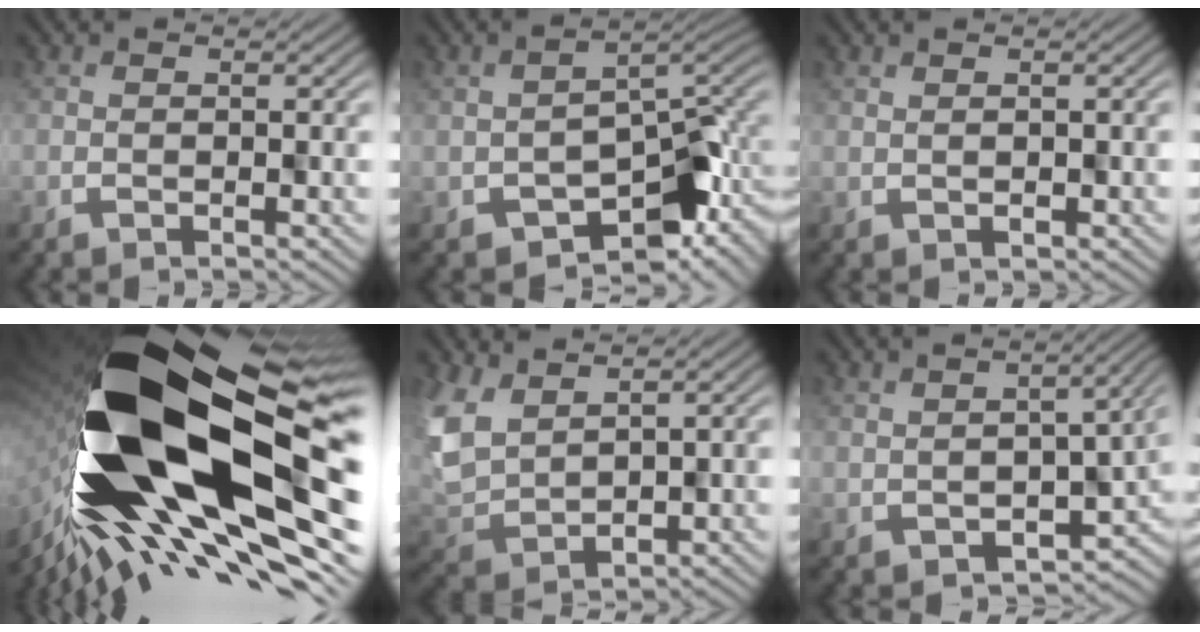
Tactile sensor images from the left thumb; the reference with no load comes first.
{"total": 6.0, "force": [-2.0, 3.4, 4.4], "torque": [-0.045, -0.017, -0.035]}
{"total": 0.9, "force": [0.7, 0.3, 0.5], "torque": [-0.008, 0.000, 0.012]}
{"total": 21.1, "force": [-0.5, 11.1, 18.0], "torque": [-0.372, -0.061, -0.014]}
{"total": 8.6, "force": [4.3, 5.7, 4.9], "torque": [-0.133, -0.025, 0.097]}
{"total": 4.0, "force": [-0.1, 1.7, 3.6], "torque": [-0.054, -0.018, 0.008]}